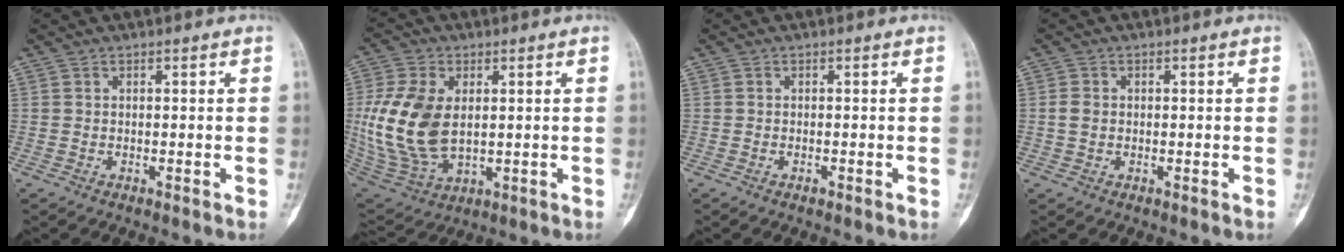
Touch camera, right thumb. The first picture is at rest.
{"total": 16.4, "force": [1.3, 10.2, 12.8], "torque": [-0.267, -0.011, 0.039]}
{"total": 0.5, "force": [-0.3, 0.2, 0.3], "torque": [-0.005, 0.001, -0.006]}
{"total": 1.9, "force": [0.0, 1.5, 1.1], "torque": [-0.018, 0.003, 0.000]}